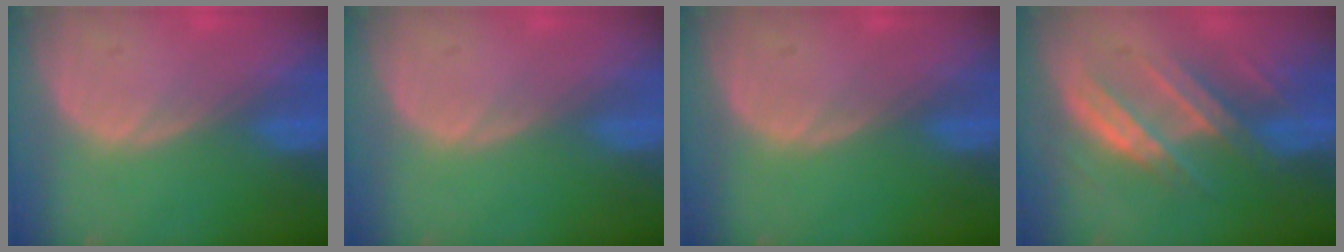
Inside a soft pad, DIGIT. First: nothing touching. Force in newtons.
{"total": 0.0}
{"total": 0.0}
{"total": 7.4, "press": 7.1, "slide": 2.1}